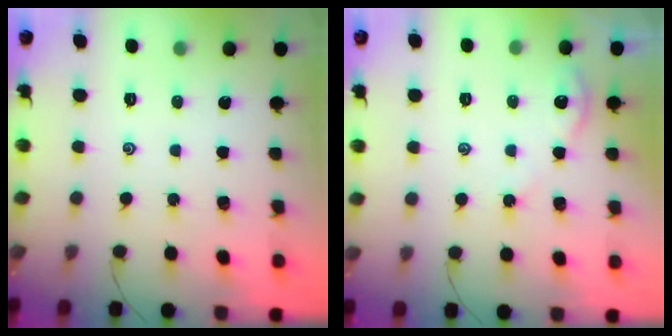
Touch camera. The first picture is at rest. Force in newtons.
{"total": 2.9, "press": 2.9, "slide": 0.3}